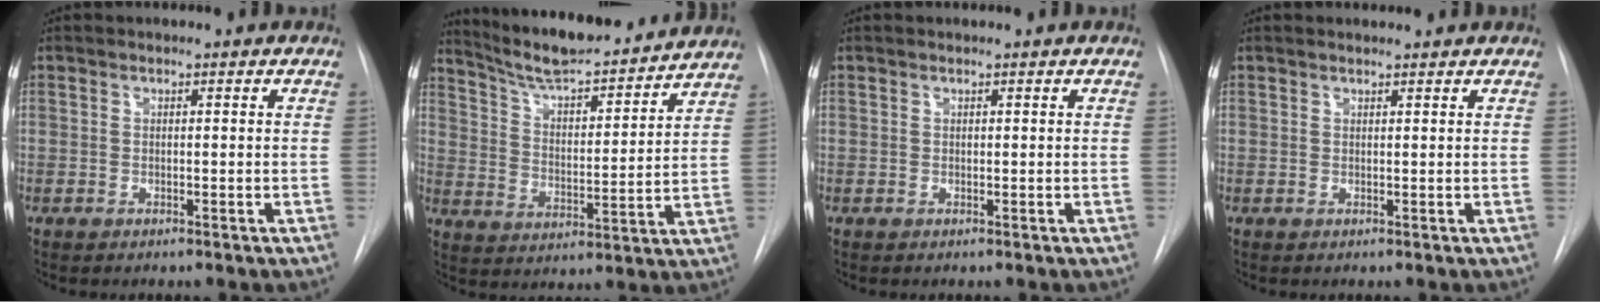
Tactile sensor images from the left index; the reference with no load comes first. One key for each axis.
{"total": 18.6, "fx": 16.9, "fy": 2.3, "fz": 7.4, "tx": -0.121, "ty": 0.002, "tz": 0.256}
{"total": 0.0}
{"total": 1.9, "fx": 1.9, "fy": 0.2, "fz": 0.4, "tx": -0.010, "ty": 0.013, "tz": 0.027}